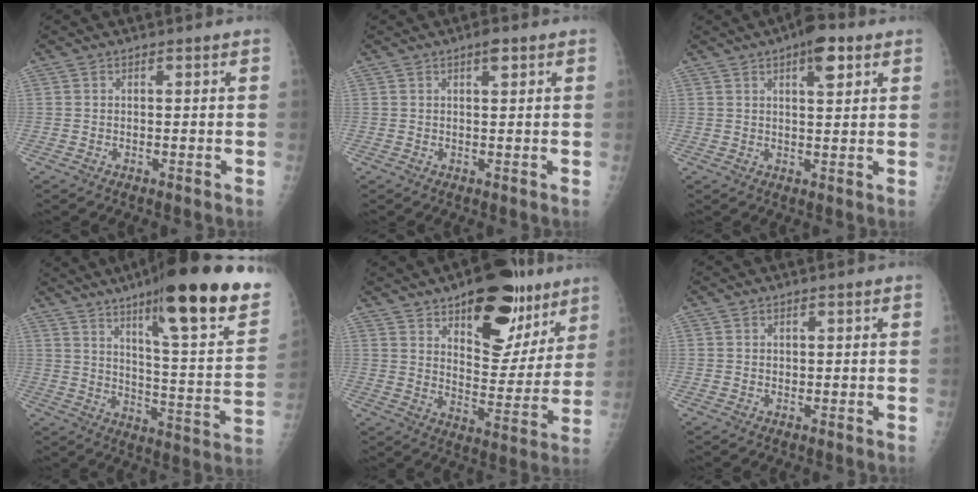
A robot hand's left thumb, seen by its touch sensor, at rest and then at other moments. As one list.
[{"total": 1.9, "force": [1.1, 0.6, 1.5], "torque": [-0.019, -0.003, 0.016]}, {"total": 6.5, "force": [3.5, 2.4, 4.9], "torque": [-0.058, -0.009, 0.046]}, {"total": 27.2, "force": [17.5, 4.4, 20.3], "torque": [-0.274, -0.060, 0.256]}, {"total": 21.0, "force": [12.8, 9.9, 13.4], "torque": [-0.132, -0.064, 0.194]}, {"total": 0.8, "force": [0.5, 0.6, 0.2], "torque": [0.005, -0.003, 0.008]}]